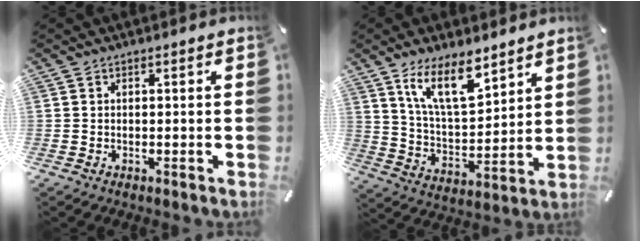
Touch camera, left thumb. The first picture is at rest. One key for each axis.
{"total": 14.2, "fx": 9.8, "fy": 5.6, "fz": 8.6, "tx": -0.171, "ty": -0.040, "tz": 0.177}